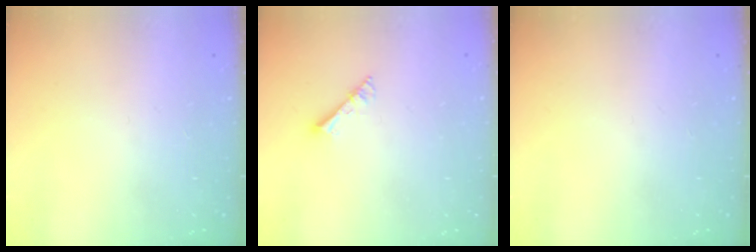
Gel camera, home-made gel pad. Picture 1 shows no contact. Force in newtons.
{"total": 3.5, "press": 3.4, "slide": 0.4}
{"total": 0.0}